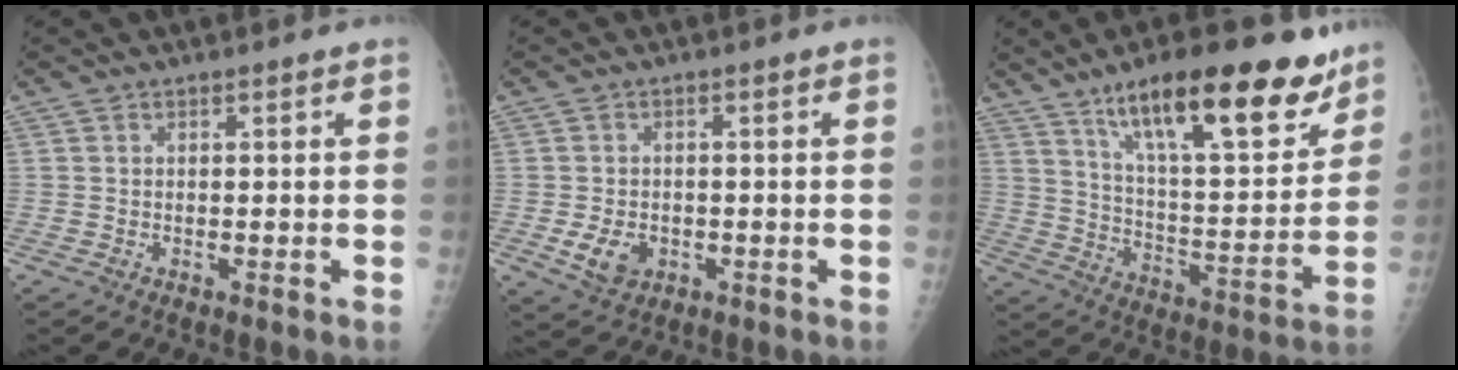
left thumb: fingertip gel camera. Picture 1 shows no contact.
{"total": 5.0, "force": [-1.4, 3.9, 2.8], "torque": [-0.043, -0.002, -0.017]}
{"total": 23.4, "force": [15.2, 7.1, 16.3], "torque": [-0.215, -0.061, 0.244]}